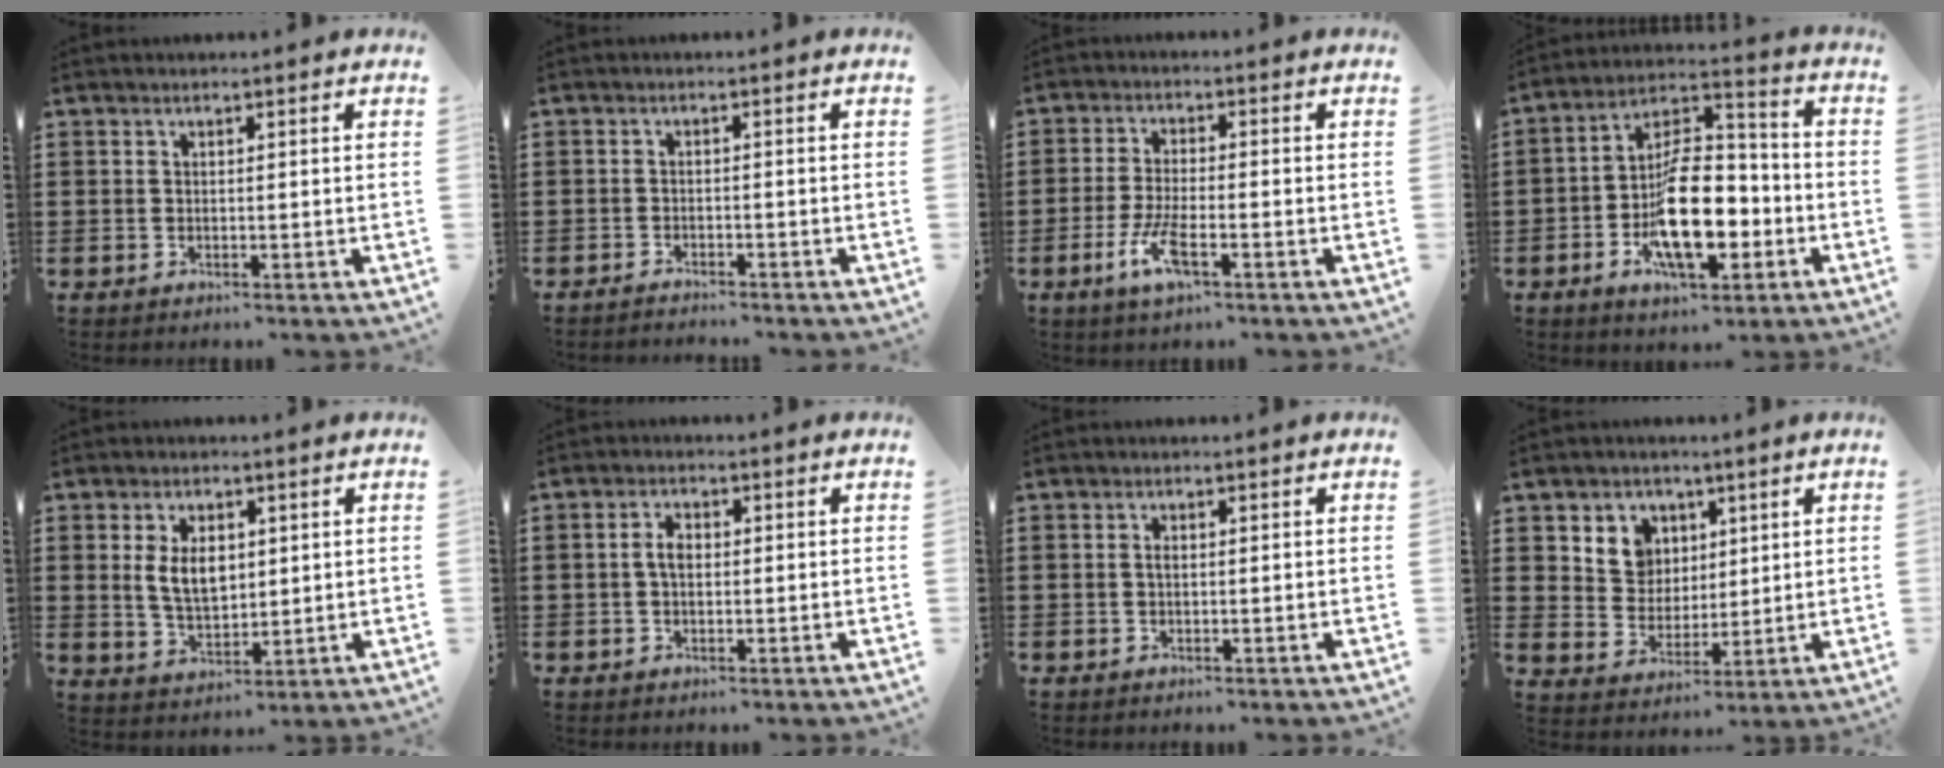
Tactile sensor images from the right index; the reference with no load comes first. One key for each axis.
{"total": 1.7, "fx": -1.7, "fy": -0.1, "fz": -0.2, "tx": 0.000, "ty": 0.003, "tz": -0.037}
{"total": 5.8, "fx": -2.8, "fy": 1.4, "fz": 4.8, "tx": -0.110, "ty": -0.012, "tz": -0.056}
{"total": 14.1, "fx": -4.4, "fy": 6.8, "fz": 11.5, "tx": -0.210, "ty": 0.003, "tz": -0.077}
{"total": 5.7, "fx": 0.9, "fy": 3.3, "fz": 4.6, "tx": -0.096, "ty": 0.005, "tz": 0.011}
{"total": 2.5, "fx": -0.2, "fy": 1.3, "fz": 2.1, "tx": -0.042, "ty": 0.005, "tz": -0.006}
{"total": 0.8, "fx": -0.2, "fy": 0.3, "fz": 0.7, "tx": -0.015, "ty": -0.001, "tz": -0.004}
{"total": 5.9, "fx": 2.7, "fy": 5.2, "fz": 0.8, "tx": -0.041, "ty": 0.006, "tz": 0.048}